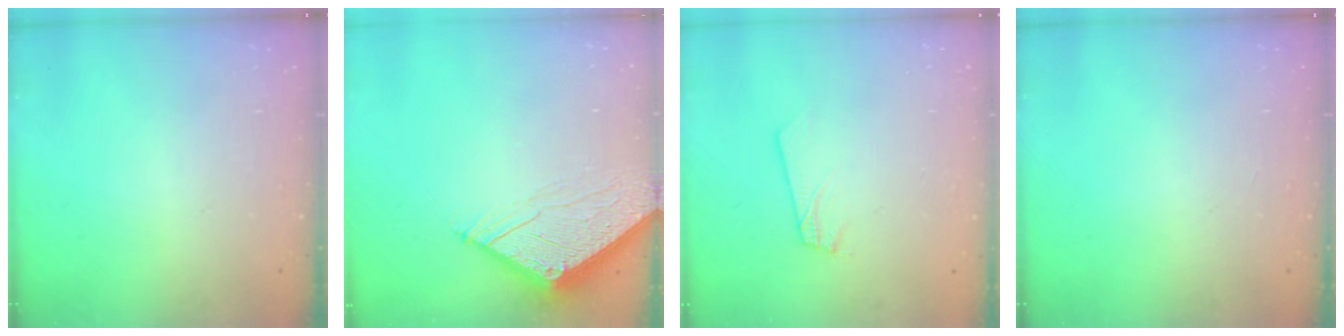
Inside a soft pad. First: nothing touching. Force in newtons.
{"total": 6.6, "press": 6.6, "slide": 0.7}
{"total": 1.8, "press": 1.8, "slide": 0.1}
{"total": 0.0}